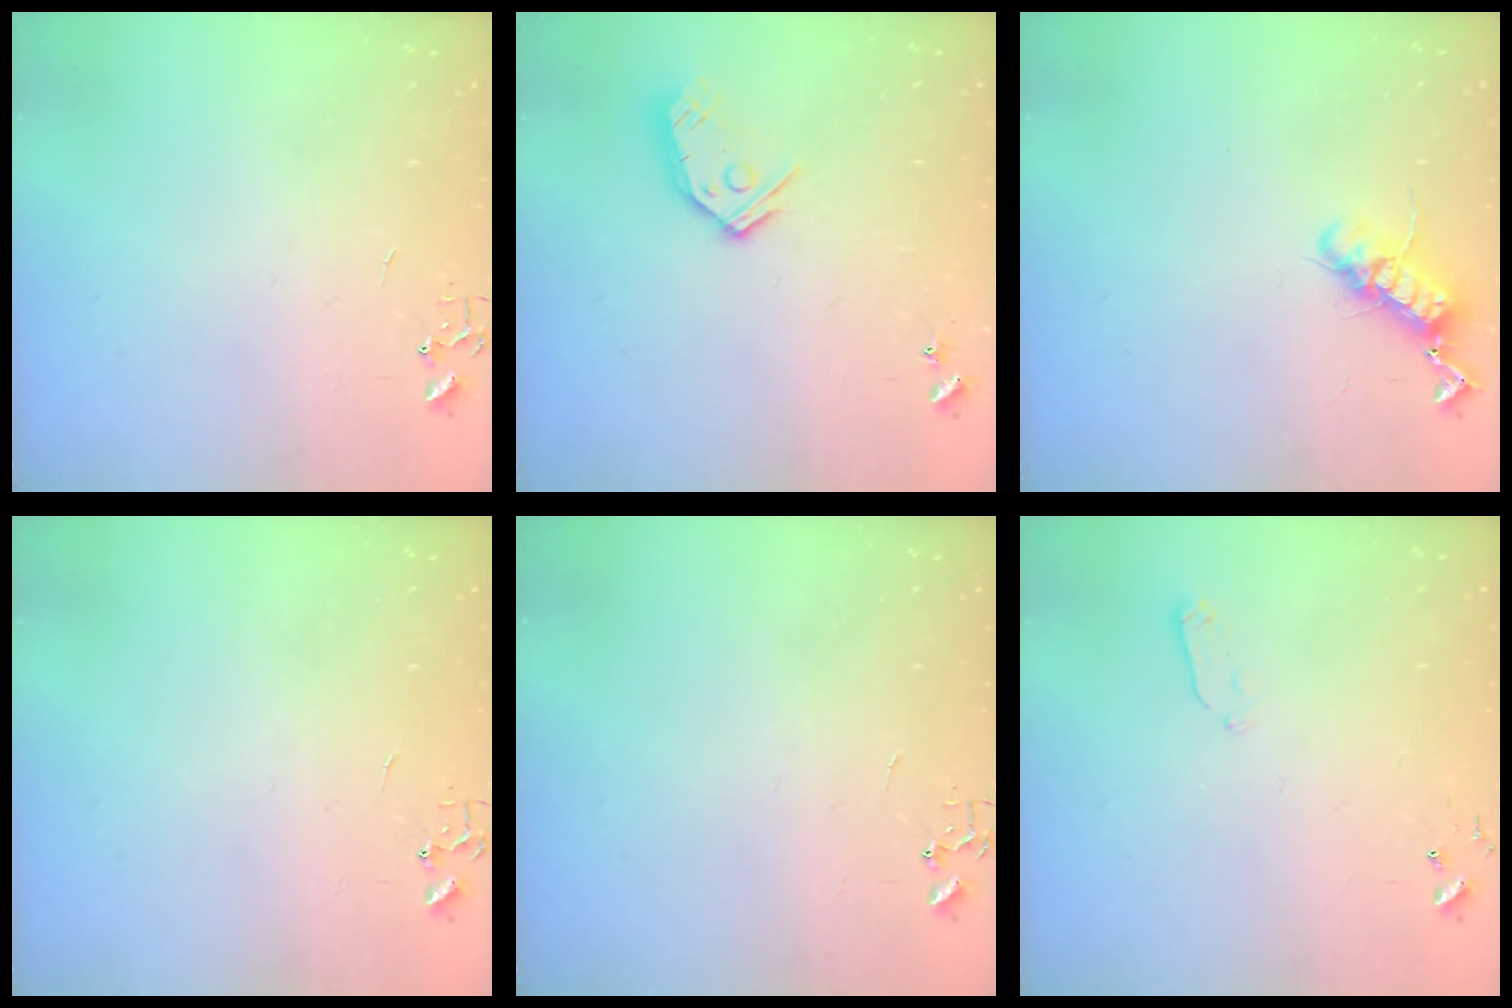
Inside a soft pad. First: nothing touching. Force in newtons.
{"total": 11.0, "press": 10.9, "slide": 1.2}
{"total": 11.8, "press": 11.8, "slide": 1.2}
{"total": 0.0}
{"total": 0.0}
{"total": 4.0, "press": 3.9, "slide": 0.9}